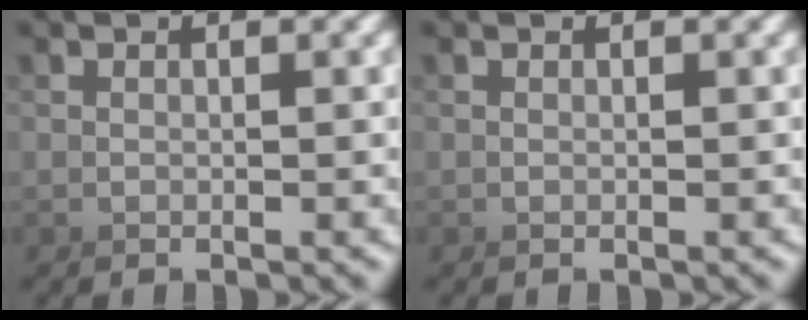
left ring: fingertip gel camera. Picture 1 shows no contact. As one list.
[{"total": 0.0}]